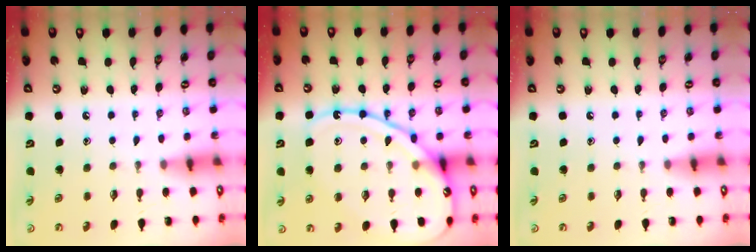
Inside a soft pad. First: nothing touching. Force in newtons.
{"total": 16.0, "press": 15.9, "slide": 1.6}
{"total": 0.0}